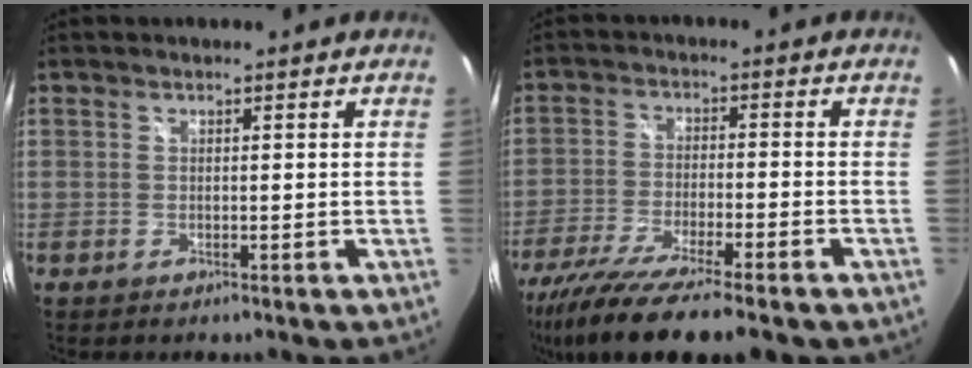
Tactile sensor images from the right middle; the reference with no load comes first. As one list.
[{"total": 15.9, "force": [-12.4, 1.9, 9.8], "torque": [-0.199, -0.052, -0.212]}]